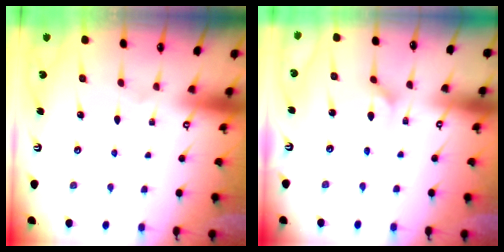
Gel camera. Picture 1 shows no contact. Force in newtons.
{"total": 3.1, "press": 3.1, "slide": 0.3}